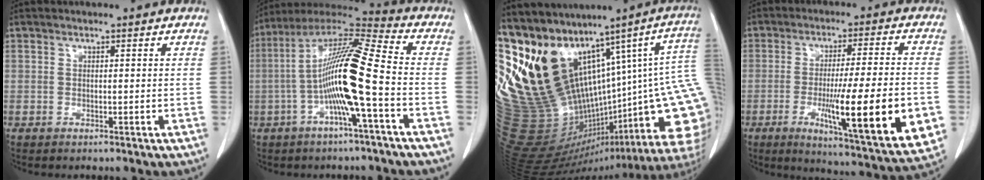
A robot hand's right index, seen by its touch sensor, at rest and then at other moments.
{"total": 14.8, "force": [-2.9, 0.1, 14.5], "torque": [-0.274, 0.016, -0.066]}
{"total": 29.3, "force": [15.5, 10.6, 22.4], "torque": [-0.365, -0.010, 0.288]}
{"total": 20.3, "force": [-5.1, 1.1, 19.6], "torque": [-0.256, -0.035, -0.071]}